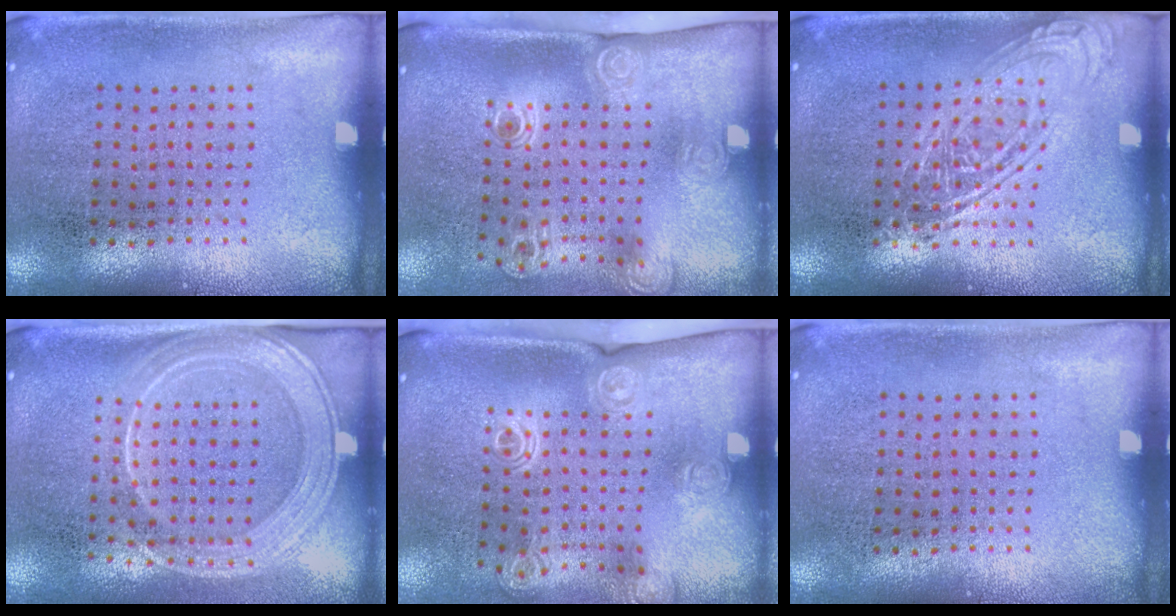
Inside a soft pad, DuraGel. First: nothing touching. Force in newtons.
{"total": 2.1, "press": 1.5, "slide": 1.5}
{"total": 1.5, "press": 1.5, "slide": 0.1}
{"total": 2.1, "press": 1.8, "slide": 1.1}
{"total": 1.8, "press": 1.5, "slide": 1.1}
{"total": 0.0}